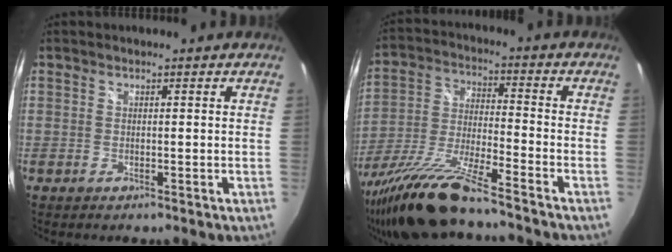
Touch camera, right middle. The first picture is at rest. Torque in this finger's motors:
{"motor_torque": [1.25, -0.89, 0.60, 0.16]}